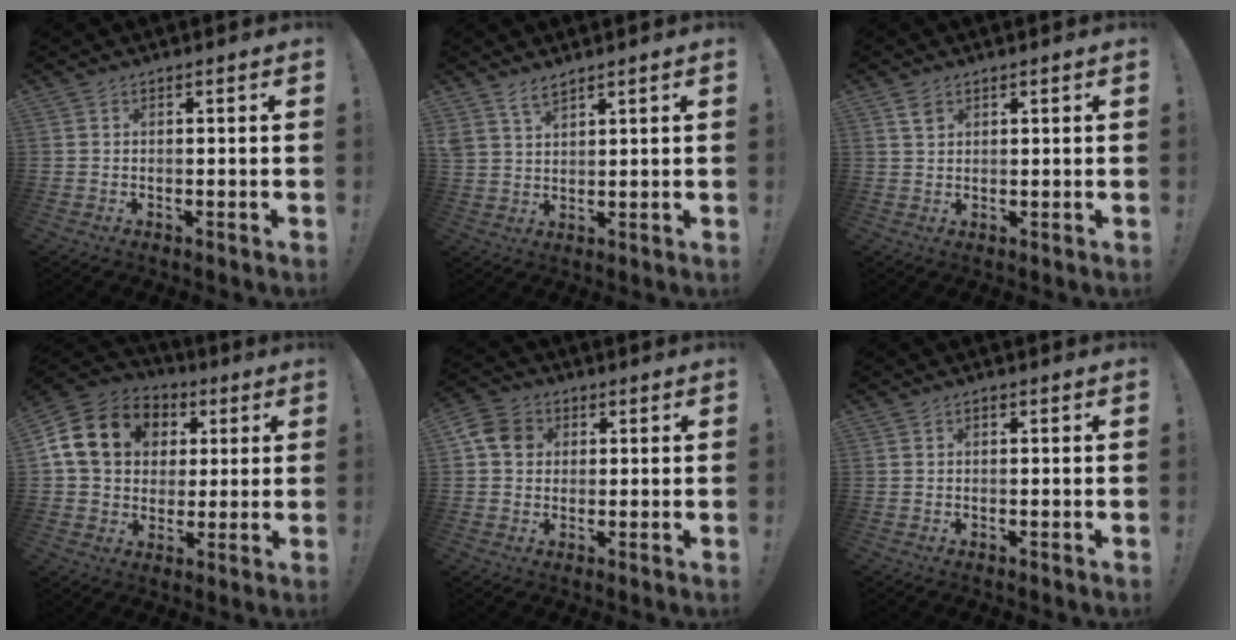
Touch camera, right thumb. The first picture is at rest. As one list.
[{"total": 4.3, "force": [3.6, 1.4, 1.9], "torque": [-0.040, -0.018, 0.068]}, {"total": 2.5, "force": [1.5, 1.7, 1.0], "torque": [-0.001, -0.008, 0.025]}, {"total": 17.6, "force": [4.9, 14.2, 9.2], "torque": [-0.149, 0.000, 0.104]}, {"total": 7.7, "force": [2.1, 6.5, 3.7], "torque": [-0.065, 0.005, 0.043]}, {"total": 0.6, "force": [0.1, 0.5, 0.4], "torque": [-0.008, 0.003, 0.002]}]